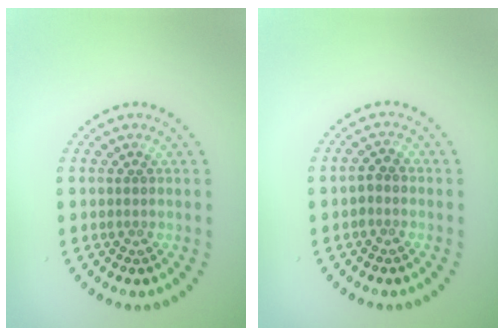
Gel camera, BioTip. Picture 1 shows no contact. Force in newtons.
{"total": 1.0, "press": 0.9, "slide": 0.4}